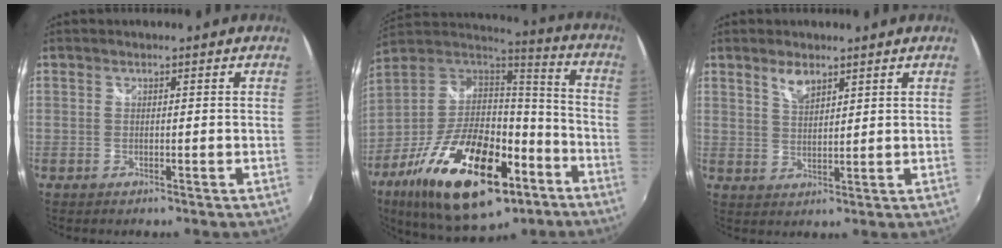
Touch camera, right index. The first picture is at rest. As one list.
[{"total": 29.9, "force": [-14.9, 14.3, 21.7], "torque": [-0.396, -0.011, -0.231]}, {"total": 4.2, "force": [2.9, 1.7, 2.4], "torque": [-0.039, 0.002, 0.054]}]